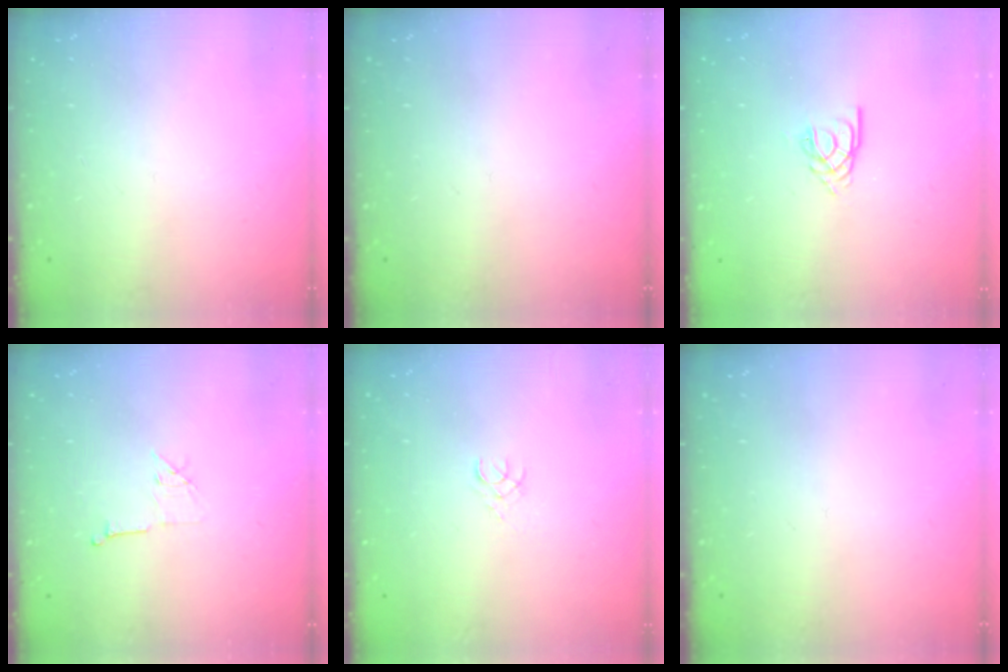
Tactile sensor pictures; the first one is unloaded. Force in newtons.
{"total": 0.0}
{"total": 2.6, "press": 2.6, "slide": 0.3}
{"total": 6.0, "press": 6.0, "slide": 0.5}
{"total": 1.5, "press": 1.5, "slide": 0.2}
{"total": 0.0}